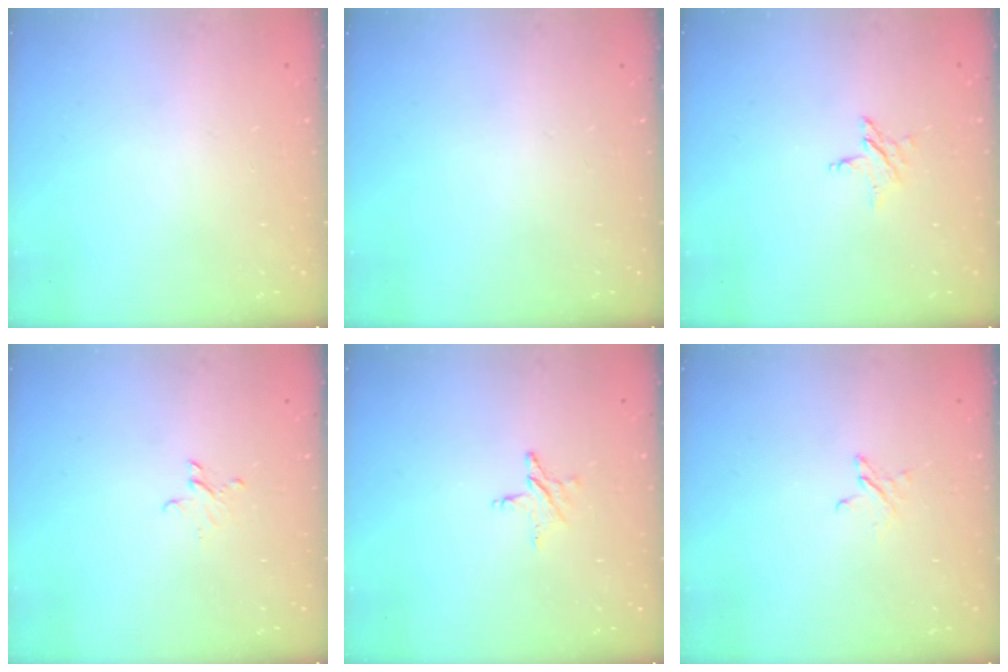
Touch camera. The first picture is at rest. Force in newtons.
{"total": 0.0}
{"total": 3.5, "press": 3.5, "slide": 0.3}
{"total": 2.6, "press": 2.6, "slide": 0.2}
{"total": 4.7, "press": 4.7, "slide": 0.4}
{"total": 2.4, "press": 2.4, "slide": 0.2}